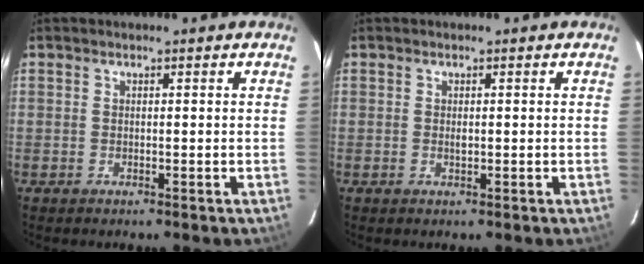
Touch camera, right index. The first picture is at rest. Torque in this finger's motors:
{"motor_torque": [0.02, 0.07, 0.00, 0.00]}